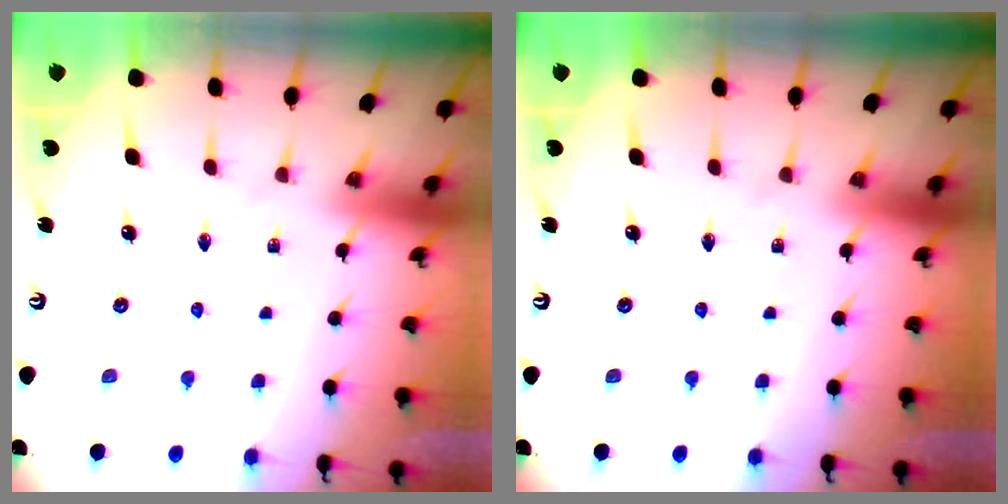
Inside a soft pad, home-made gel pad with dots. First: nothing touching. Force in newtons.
{"total": 0.0}